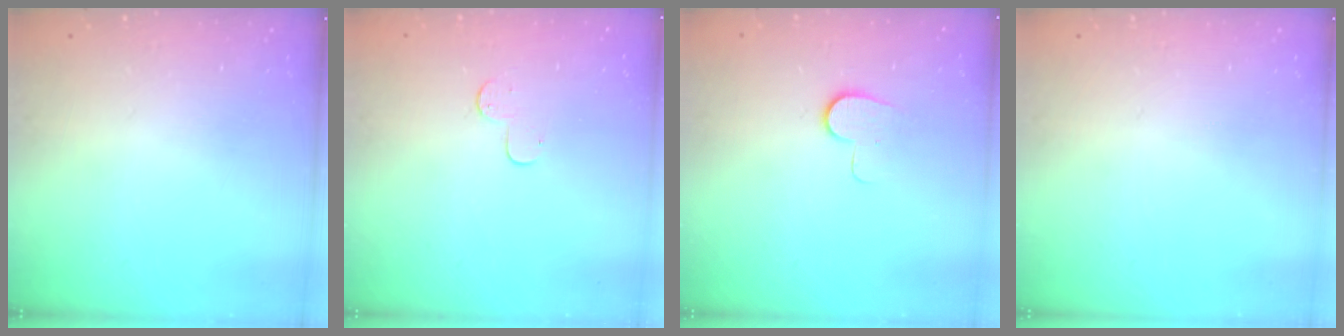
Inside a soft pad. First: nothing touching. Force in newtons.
{"total": 4.3, "press": 4.3, "slide": 0.4}
{"total": 7.0, "press": 7.0, "slide": 0.6}
{"total": 0.0}